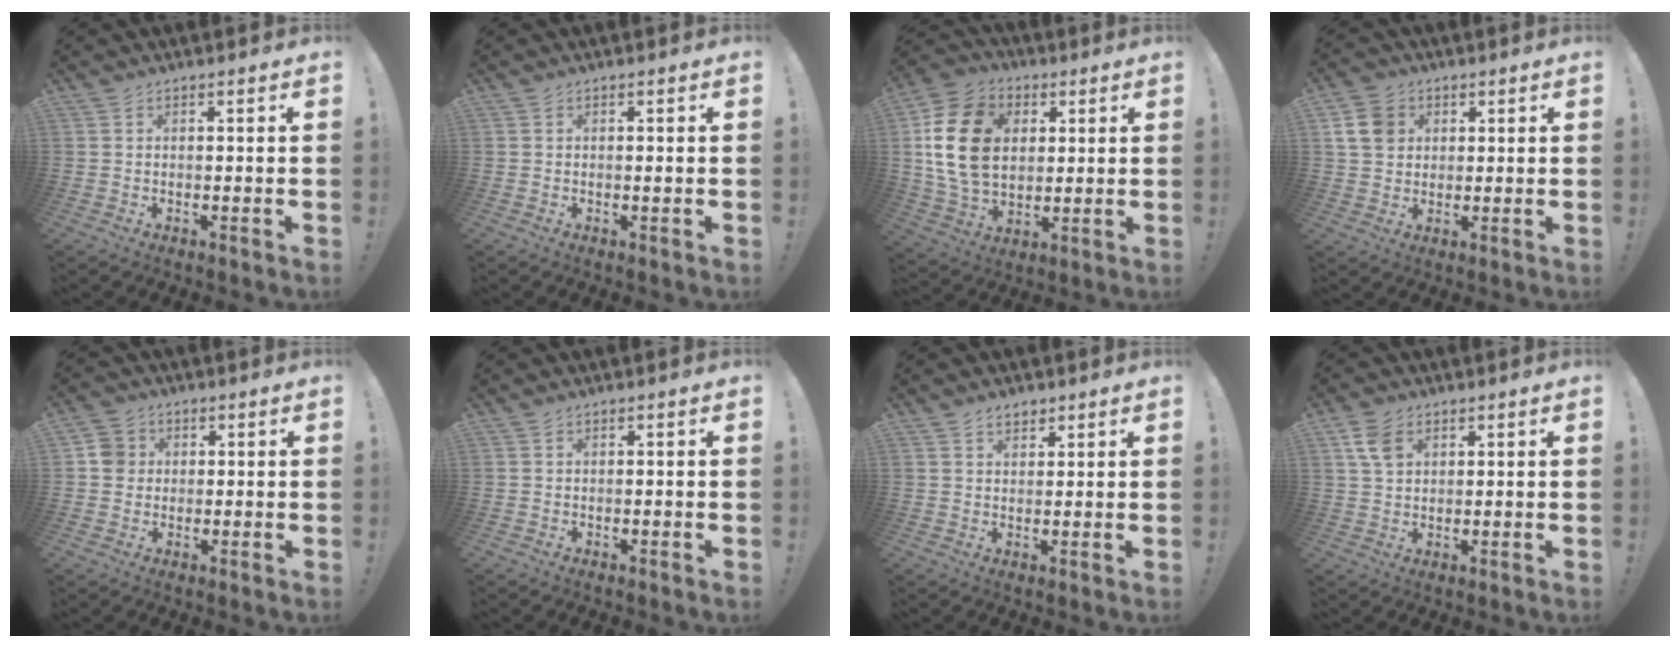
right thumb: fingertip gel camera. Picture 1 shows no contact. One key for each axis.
{"total": 0.5, "fx": -0.1, "fy": -0.2, "fz": 0.4, "tx": -0.001, "ty": -0.004, "tz": -0.004}
{"total": 20.3, "fx": 4.2, "fy": 15.0, "fz": 13.0, "tx": -0.233, "ty": -0.009, "tz": 0.076}
{"total": 8.9, "fx": 2.7, "fy": 7.4, "fz": 4.0, "tx": -0.063, "ty": 0.000, "tz": 0.057}
{"total": 5.4, "fx": 0.7, "fy": 5.1, "fz": 1.8, "tx": -0.019, "ty": 0.011, "tz": 0.014}
{"total": 0.0}
{"total": 3.0, "fx": 2.3, "fy": 1.7, "fz": 1.0, "tx": -0.005, "ty": -0.015, "tz": 0.040}
{"total": 6.4, "fx": 2.7, "fy": 4.4, "fz": 3.8, "tx": -0.075, "ty": -0.001, "tz": 0.054}